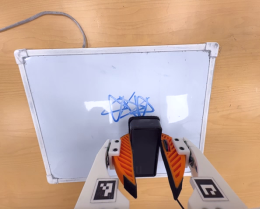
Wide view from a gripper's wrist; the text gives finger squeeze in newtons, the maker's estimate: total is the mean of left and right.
{"total": 9.1, "left": 7.8, "right": 10.5}